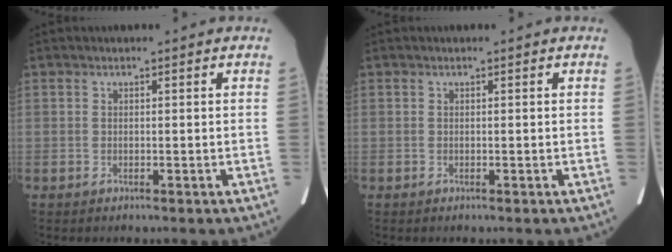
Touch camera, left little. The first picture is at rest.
{"total": 0.0}